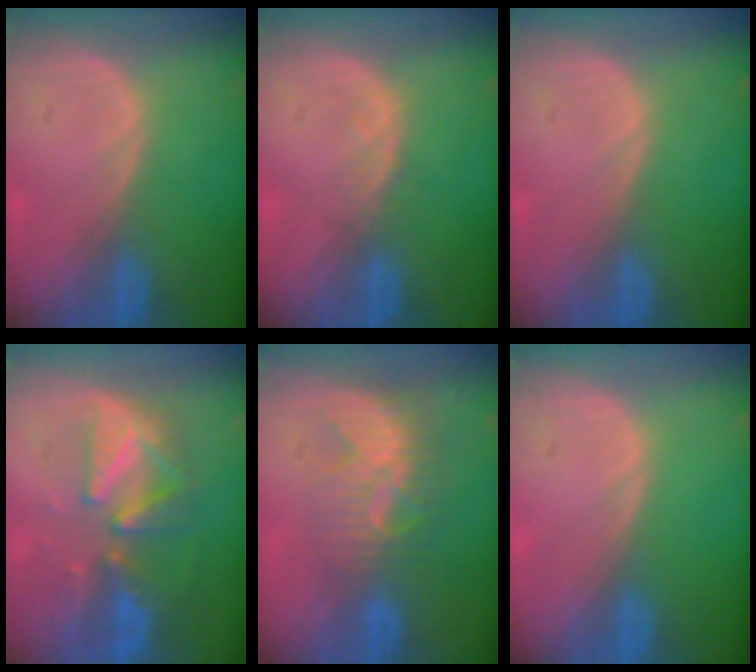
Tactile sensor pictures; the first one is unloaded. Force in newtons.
{"total": 1.4, "press": 1.4, "slide": 0.2}
{"total": 0.0}
{"total": 9.2, "press": 8.5, "slide": 3.4}
{"total": 8.8, "press": 7.6, "slide": 4.4}
{"total": 0.0}